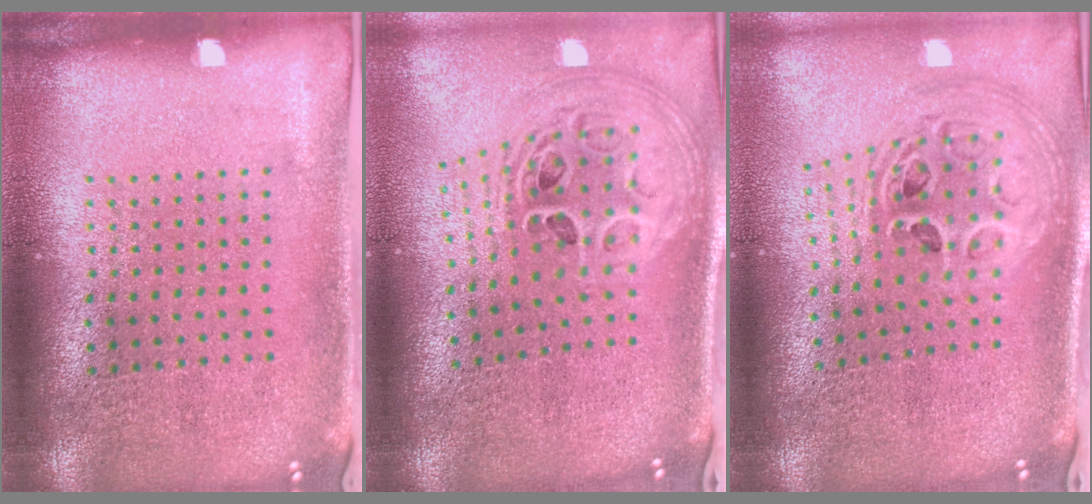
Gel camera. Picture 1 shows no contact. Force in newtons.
{"total": 2.8, "press": 2.0, "slide": 2.0}
{"total": 2.6, "press": 1.9, "slide": 1.8}